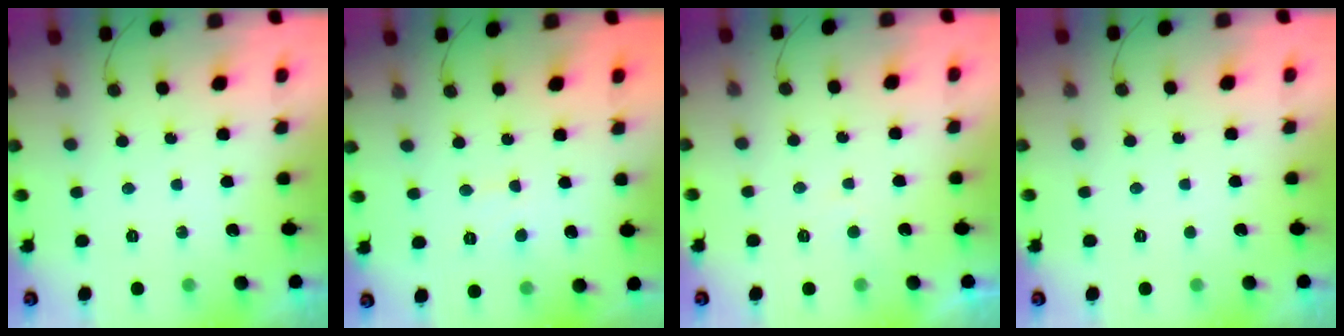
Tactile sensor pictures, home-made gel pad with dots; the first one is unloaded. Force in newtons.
{"total": 3.3, "press": 3.3, "slide": 0.2}
{"total": 2.2, "press": 2.2, "slide": 0.2}
{"total": 1.6, "press": 1.5, "slide": 0.2}